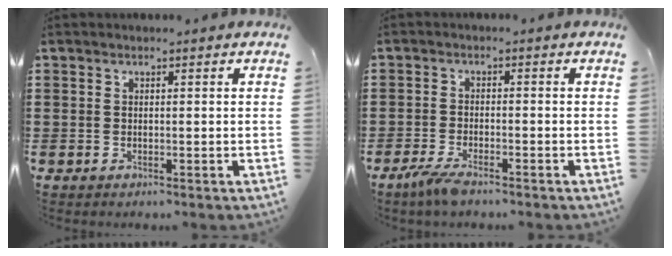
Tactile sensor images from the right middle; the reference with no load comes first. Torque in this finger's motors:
{"motor_torque": [2.14, 0.00, 0.20, 0.10]}